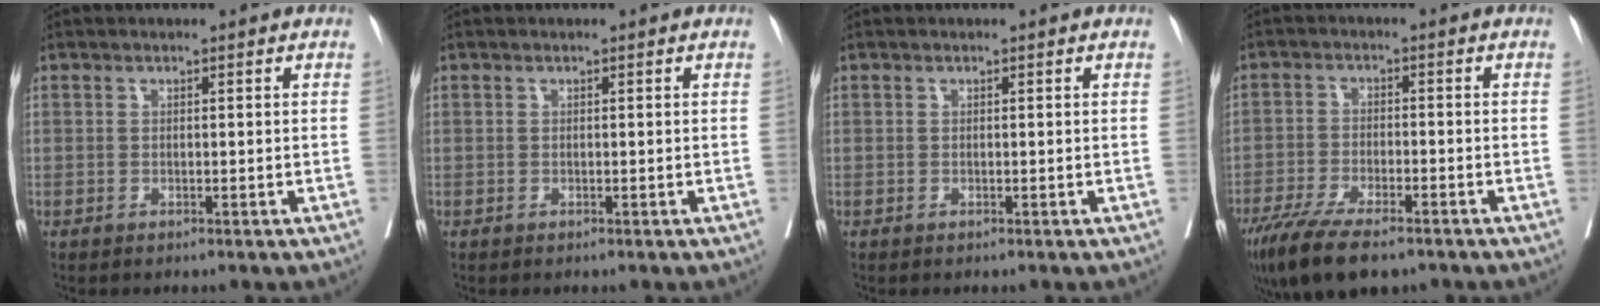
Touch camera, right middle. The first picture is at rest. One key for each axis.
{"total": 0.0}
{"total": 0.0}
{"total": 12.2, "fx": -8.9, "fy": 3.4, "fz": 7.6, "tx": -0.131, "ty": -0.024, "tz": -0.147}